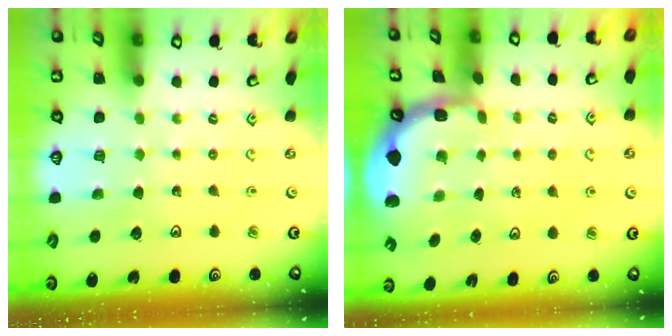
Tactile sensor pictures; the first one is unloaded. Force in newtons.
{"total": 1.6, "press": 1.4, "slide": 0.7}